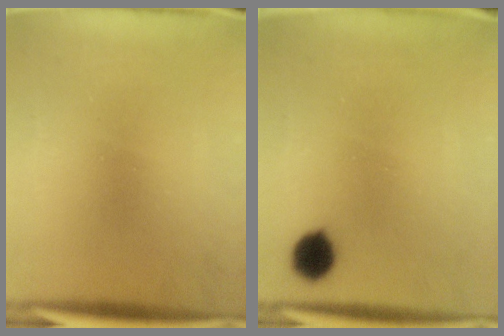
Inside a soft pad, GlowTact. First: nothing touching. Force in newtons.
{"total": 6.2}